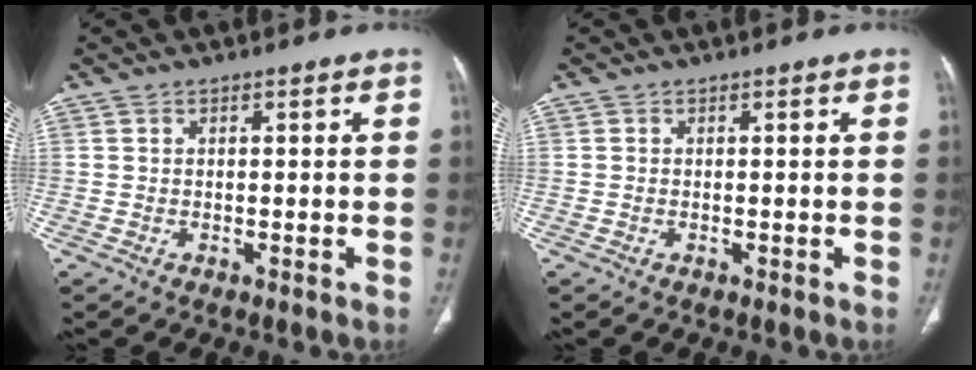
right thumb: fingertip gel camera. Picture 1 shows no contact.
{"total": 0.0}